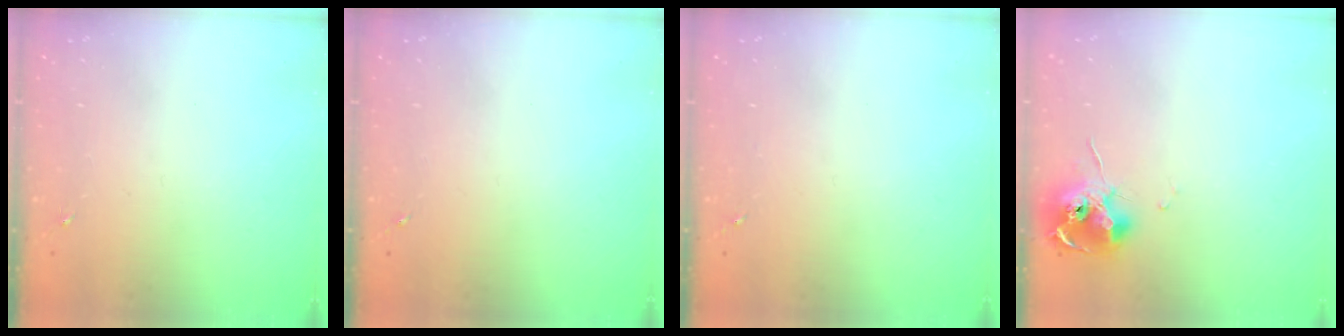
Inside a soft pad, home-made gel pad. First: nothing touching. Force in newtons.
{"total": 0.0}
{"total": 0.0}
{"total": 11.2, "press": 11.1, "slide": 1.1}